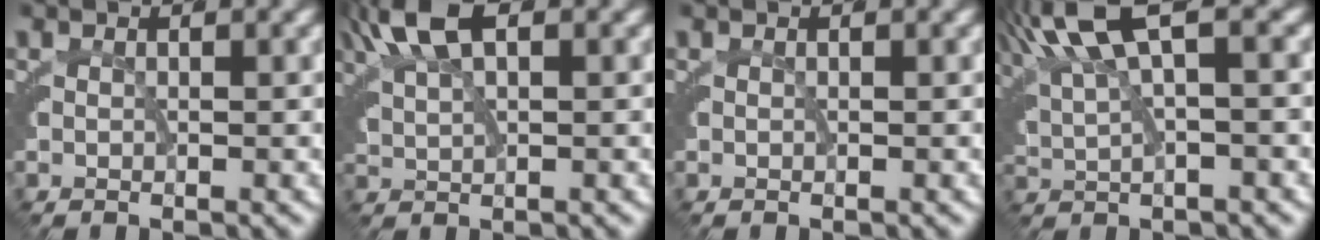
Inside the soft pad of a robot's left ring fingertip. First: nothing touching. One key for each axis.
{"total": 4.3, "fx": 2.9, "fy": 1.2, "fz": 3.0, "tx": -0.075, "ty": 0.008, "tz": 0.054}
{"total": 0.0}
{"total": 6.8, "fx": 3.8, "fy": 2.3, "fz": 5.1, "tx": -0.102, "ty": 0.016, "tz": 0.060}